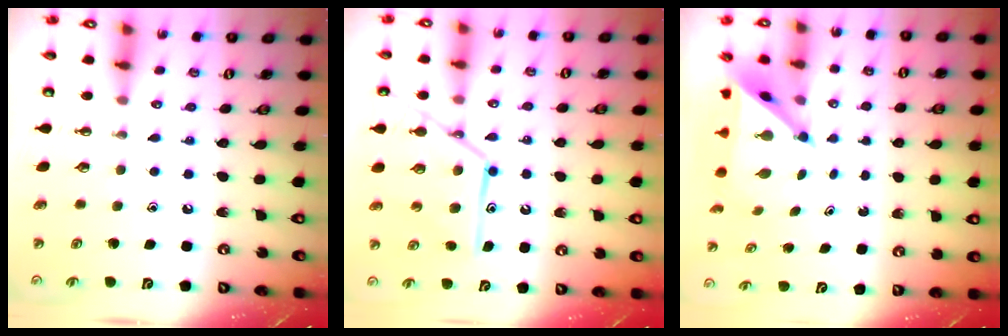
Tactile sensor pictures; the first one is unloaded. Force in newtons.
{"total": 15.8, "press": 15.7, "slide": 1.2}
{"total": 4.8, "press": 4.8, "slide": 0.2}